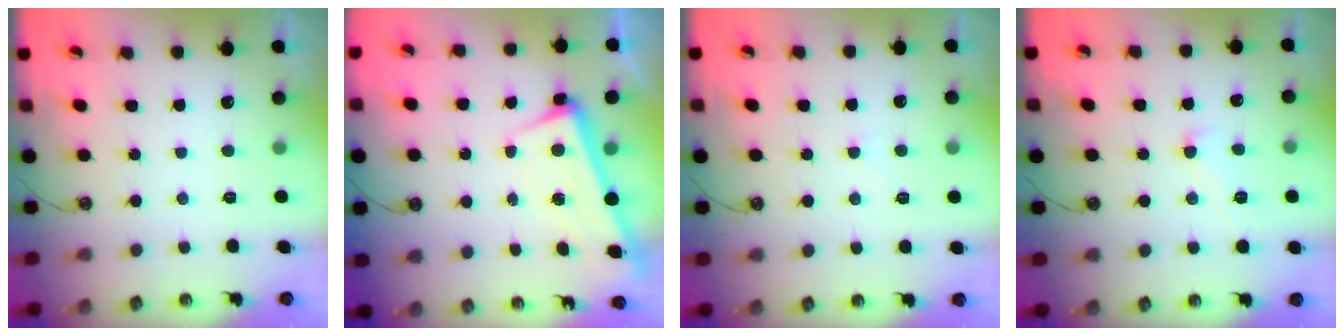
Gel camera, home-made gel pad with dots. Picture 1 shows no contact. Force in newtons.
{"total": 2.3, "press": 2.1, "slide": 0.9}
{"total": 0.6, "press": 0.1, "slide": 0.5}
{"total": 1.2, "press": 1.2, "slide": 0.2}